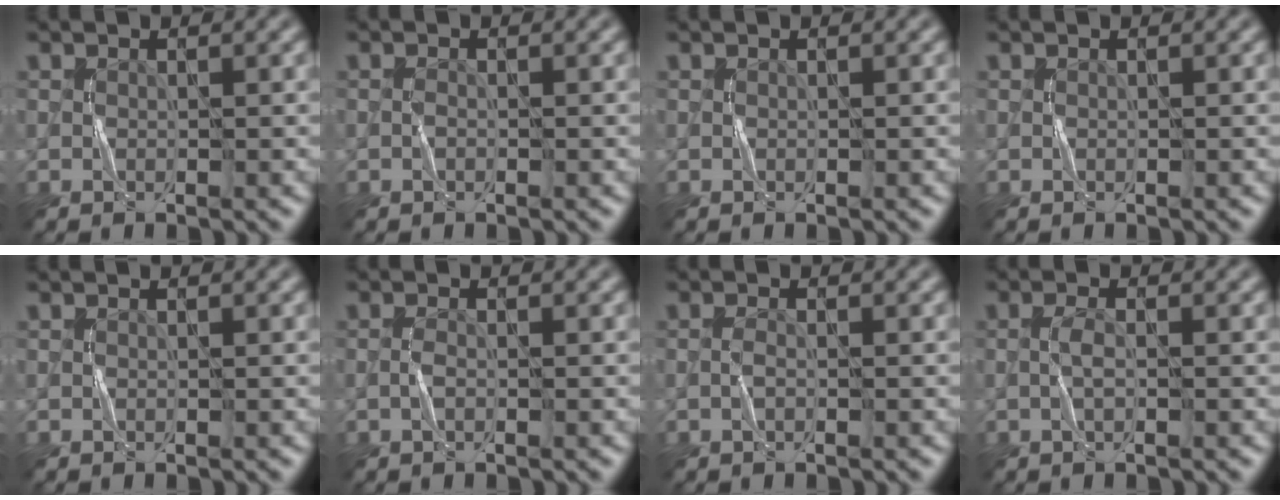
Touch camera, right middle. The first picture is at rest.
{"total": 0.5, "force": [-0.3, 0.3, 0.4], "torque": [-0.010, 0.001, -0.007]}
{"total": 0.0}
{"total": 0.0}
{"total": 0.0}
{"total": 1.0, "force": [-0.4, 0.3, 0.8], "torque": [-0.020, 0.001, -0.010]}
{"total": 0.9, "force": [-0.4, 0.3, 0.8], "torque": [-0.019, 0.001, -0.010]}
{"total": 1.5, "force": [-0.3, 0.5, 1.4], "torque": [-0.031, 0.003, -0.009]}